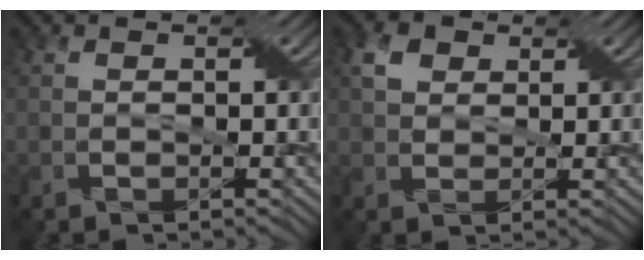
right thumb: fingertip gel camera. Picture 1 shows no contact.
{"total": 3.4, "force": [1.6, 2.5, 1.6], "torque": [-0.039, 0.006, 0.027]}